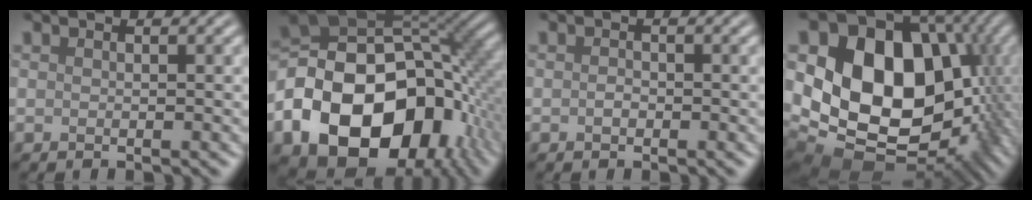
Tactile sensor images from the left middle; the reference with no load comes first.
{"total": 19.9, "force": [-6.2, 14.2, 12.5], "torque": [-0.248, -0.018, -0.100]}
{"total": 0.8, "force": [-0.2, 0.5, 0.5], "torque": [-0.010, -0.001, -0.005]}
{"total": 18.7, "force": [0.7, 14.5, 11.8], "torque": [-0.195, -0.024, 0.041]}